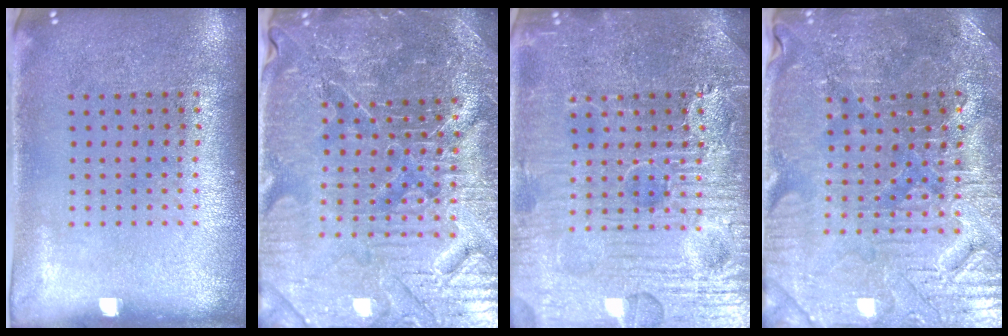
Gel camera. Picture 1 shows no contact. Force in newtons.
{"total": 5.8, "press": 5.3, "slide": 2.1}
{"total": 7.8, "press": 7.8, "slide": 0.8}
{"total": 3.6, "press": 3.6, "slide": 0.4}